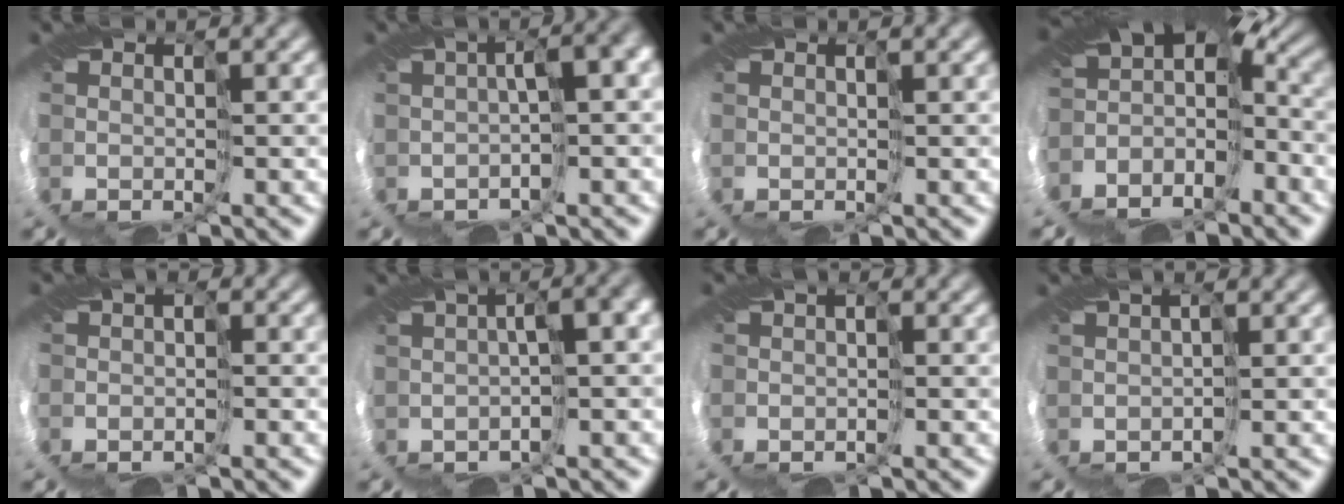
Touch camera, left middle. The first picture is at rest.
{"total": 3.9, "force": [-0.9, 1.0, 3.7], "torque": [-0.039, 0.013, -0.010]}
{"total": 0.0}
{"total": 8.7, "force": [-6.3, 4.2, 4.2], "torque": [-0.080, -0.001, -0.069]}
{"total": 2.8, "force": [-1.3, 2.0, 1.5], "torque": [-0.018, 0.005, -0.021]}
{"total": 4.0, "force": [-0.8, 1.2, 3.7], "torque": [-0.044, 0.013, -0.007]}
{"total": 1.8, "force": [-0.9, 1.2, 1.0], "torque": [-0.013, 0.003, -0.009]}
{"total": 0.9, "force": [0.1, 0.8, 0.5], "torque": [-0.010, 0.010, 0.005]}